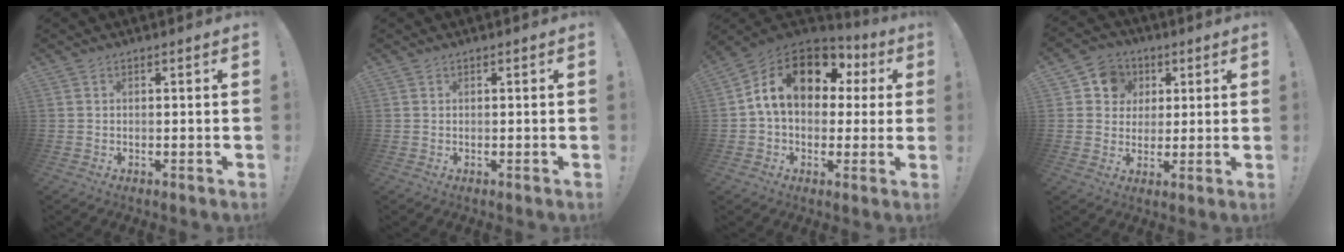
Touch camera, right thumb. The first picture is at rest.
{"total": 0.0}
{"total": 17.4, "force": [5.6, 11.4, 11.9], "torque": [-0.188, -0.007, 0.101]}
{"total": 8.6, "force": [2.1, 8.0, 2.5], "torque": [-0.036, -0.005, 0.045]}